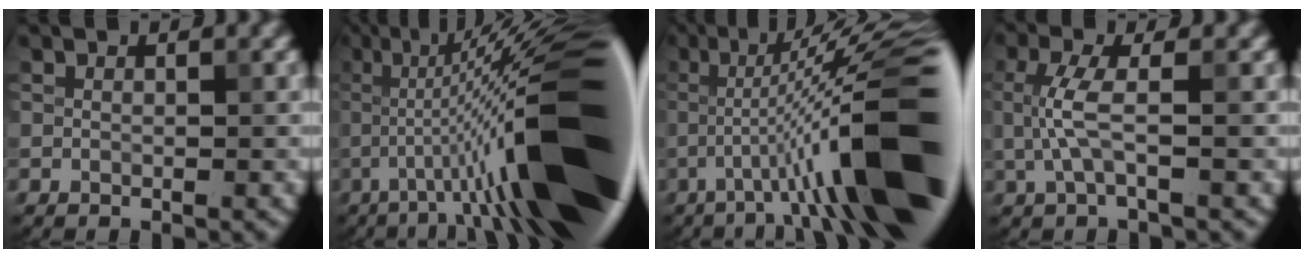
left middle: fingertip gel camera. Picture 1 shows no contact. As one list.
[{"total": 18.2, "force": [-3.1, 4.0, 17.5], "torque": [-0.245, 0.023, -0.049]}, {"total": 14.7, "force": [-3.4, 2.2, 14.1], "torque": [-0.205, 0.022, -0.048]}, {"total": 3.1, "force": [0.0, 0.7, 3.0], "torque": [-0.072, 0.002, -0.002]}]